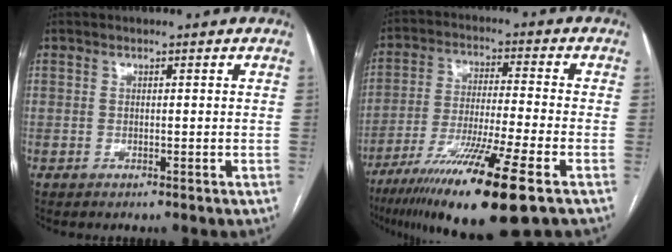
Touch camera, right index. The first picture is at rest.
{"total": 17.2, "force": [-10.3, -0.1, 13.8], "torque": [-0.235, -0.045, -0.179]}